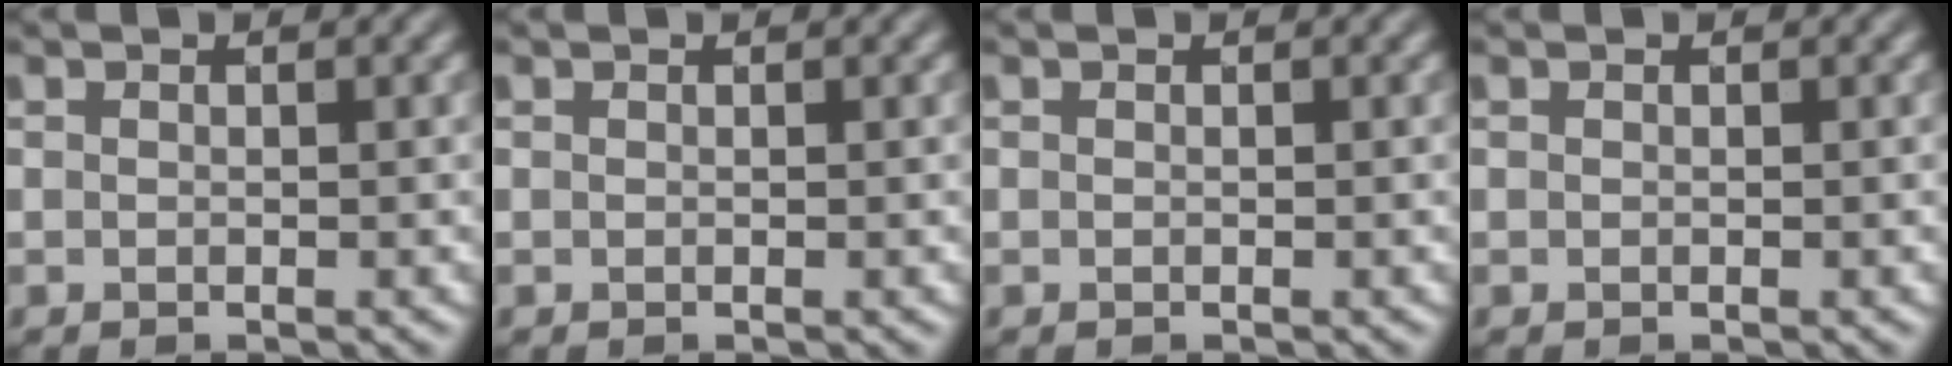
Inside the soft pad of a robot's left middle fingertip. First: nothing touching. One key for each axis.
{"total": 0.0}
{"total": 0.0}
{"total": 0.0}